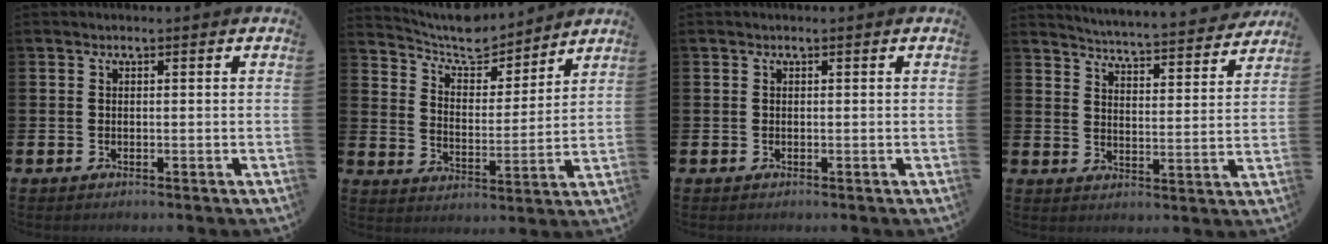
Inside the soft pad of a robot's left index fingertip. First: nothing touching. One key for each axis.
{"total": 8.3, "fx": 7.9, "fy": 2.3, "fz": 1.5, "tx": -0.058, "ty": -0.059, "tz": 0.140}
{"total": 0.0}
{"total": 5.2, "fx": 5.2, "fy": 0.0, "fz": 0.6, "tx": -0.031, "ty": -0.047, "tz": 0.086}